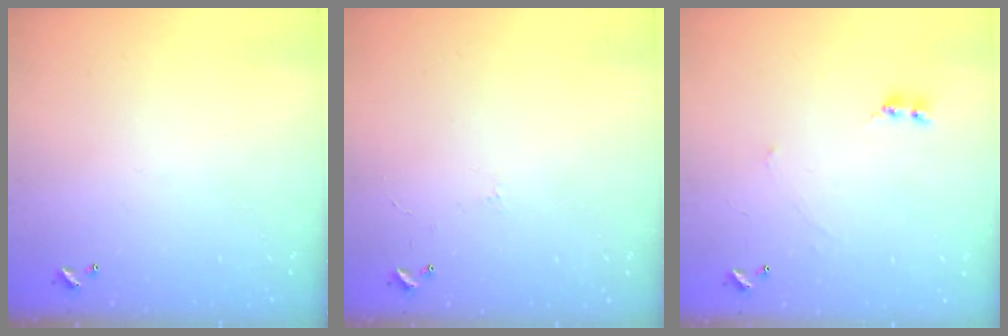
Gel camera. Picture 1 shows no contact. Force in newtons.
{"total": 1.8, "press": 1.7, "slide": 0.4}
{"total": 0.9, "press": 0.8, "slide": 0.3}